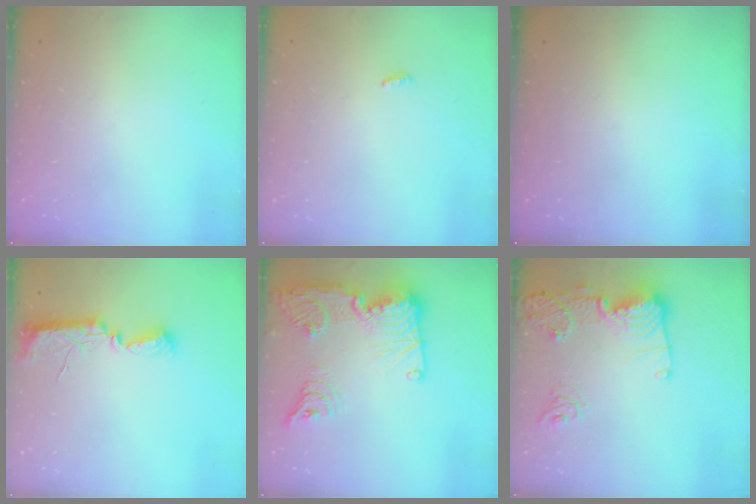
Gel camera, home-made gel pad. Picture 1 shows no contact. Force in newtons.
{"total": 3.0, "press": 2.9, "slide": 0.8}
{"total": 0.0}
{"total": 10.0, "press": 8.9, "slide": 4.5}
{"total": 27.4, "press": 26.4, "slide": 7.2}
{"total": 17.1, "press": 17.0, "slide": 1.7}